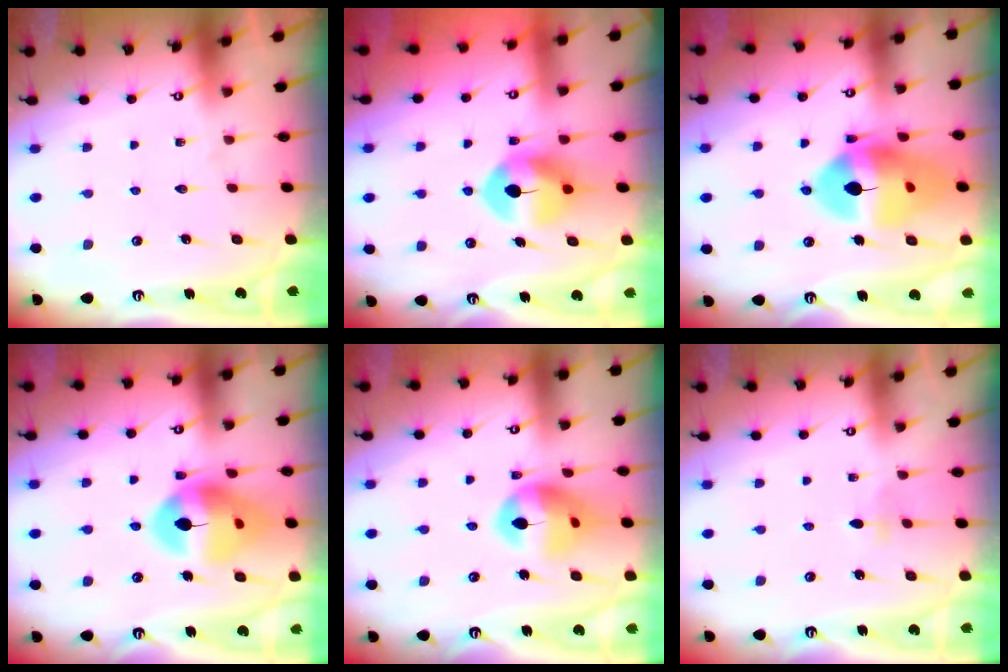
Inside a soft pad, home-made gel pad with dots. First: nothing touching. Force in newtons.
{"total": 8.4, "press": 8.3, "slide": 1.3}
{"total": 17.8, "press": 17.7, "slide": 1.7}
{"total": 16.8, "press": 16.7, "slide": 2.1}
{"total": 13.5, "press": 13.4, "slide": 1.4}
{"total": 2.7, "press": 2.6, "slide": 0.6}